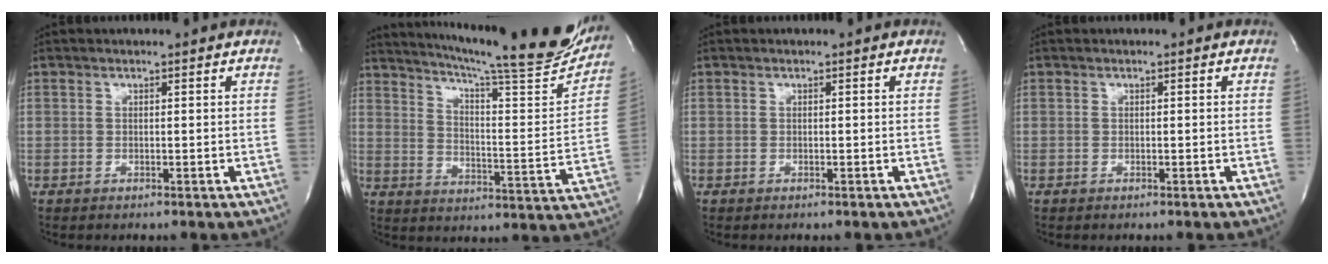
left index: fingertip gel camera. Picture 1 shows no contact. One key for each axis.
{"total": 24.8, "fx": 22.1, "fy": 1.5, "fz": 11.3, "tx": -0.179, "ty": -0.065, "tz": 0.287}
{"total": 0.0}
{"total": 0.0}